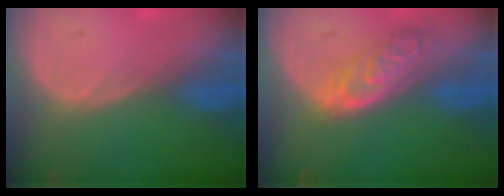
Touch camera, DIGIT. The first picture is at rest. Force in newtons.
{"total": 6.4, "press": 5.7, "slide": 2.9}